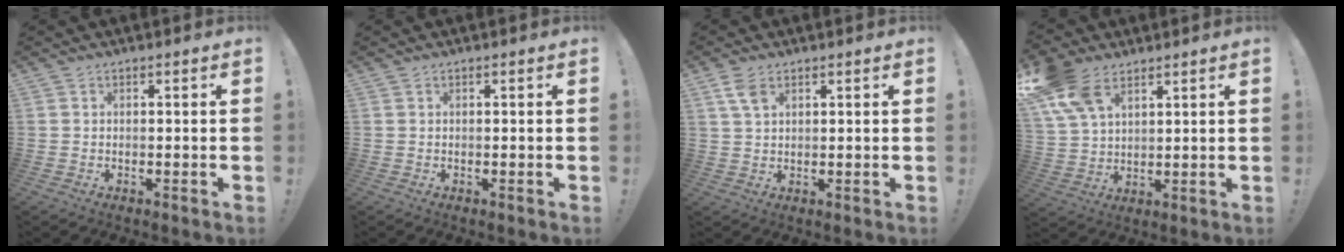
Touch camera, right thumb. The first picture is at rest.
{"total": 0.0}
{"total": 4.8, "force": [2.5, 2.4, 3.3], "torque": [-0.064, -0.004, 0.048]}
{"total": 12.7, "force": [7.5, 7.2, 7.3], "torque": [-0.152, -0.033, 0.147]}